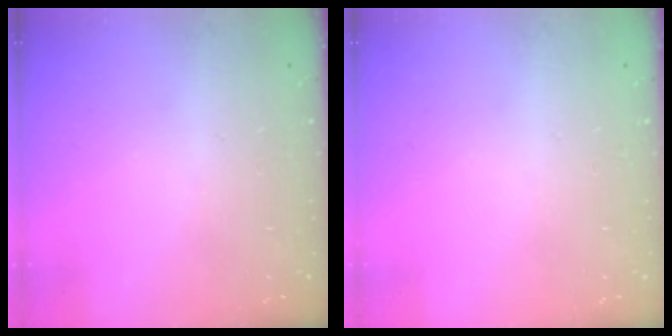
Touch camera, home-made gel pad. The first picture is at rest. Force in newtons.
{"total": 0.0}